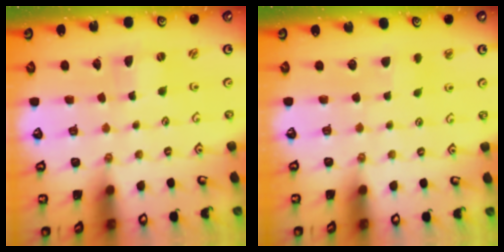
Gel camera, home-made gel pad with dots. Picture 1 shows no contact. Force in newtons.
{"total": 3.0, "press": 3.0, "slide": 0.3}